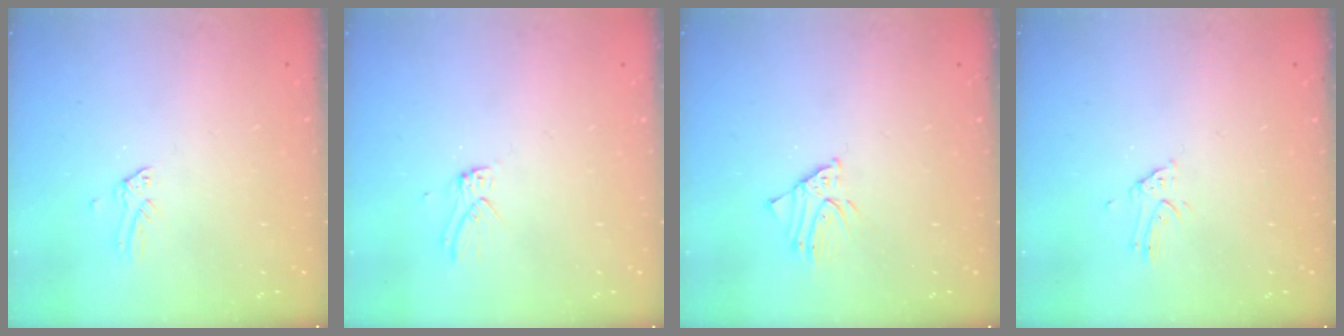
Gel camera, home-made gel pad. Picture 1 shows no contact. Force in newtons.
{"total": 3.4, "press": 3.3, "slide": 0.4}
{"total": 2.3, "press": 2.3, "slide": 0.2}
{"total": 1.1, "press": 1.1, "slide": 0.0}